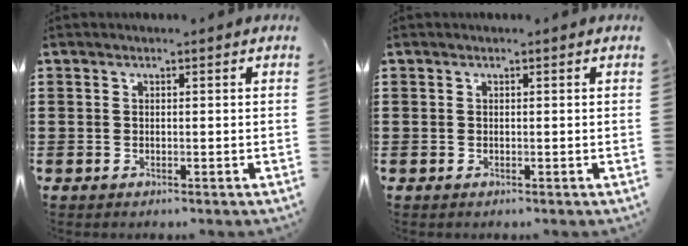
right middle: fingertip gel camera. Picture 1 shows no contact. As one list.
[{"total": 0.0}]